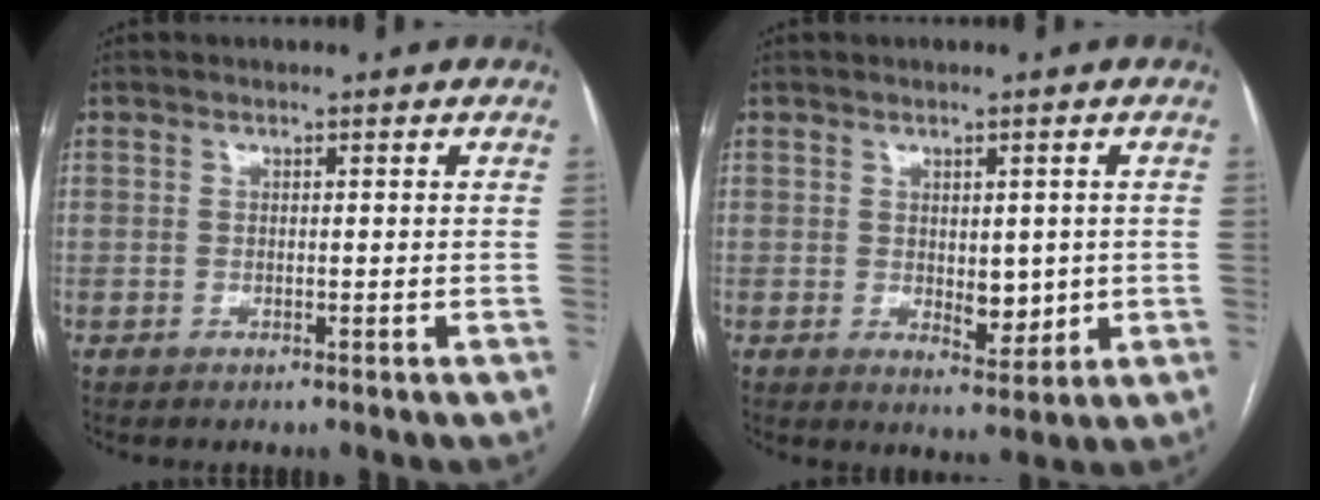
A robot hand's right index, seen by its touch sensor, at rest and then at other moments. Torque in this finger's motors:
{"motor_torque": [0.37, 0.44, 0.03, 0.04]}